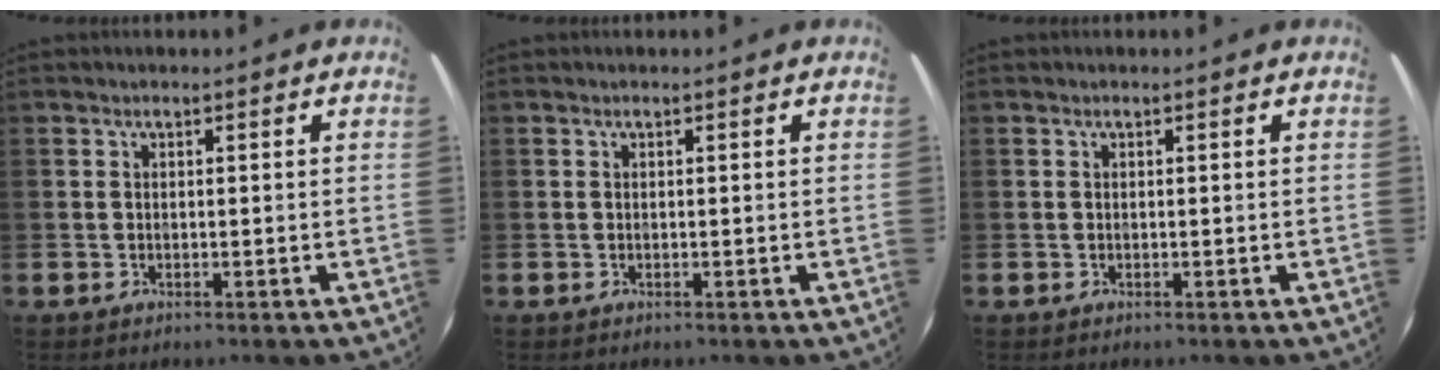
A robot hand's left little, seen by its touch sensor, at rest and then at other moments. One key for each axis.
{"total": 0.0}
{"total": 0.0}